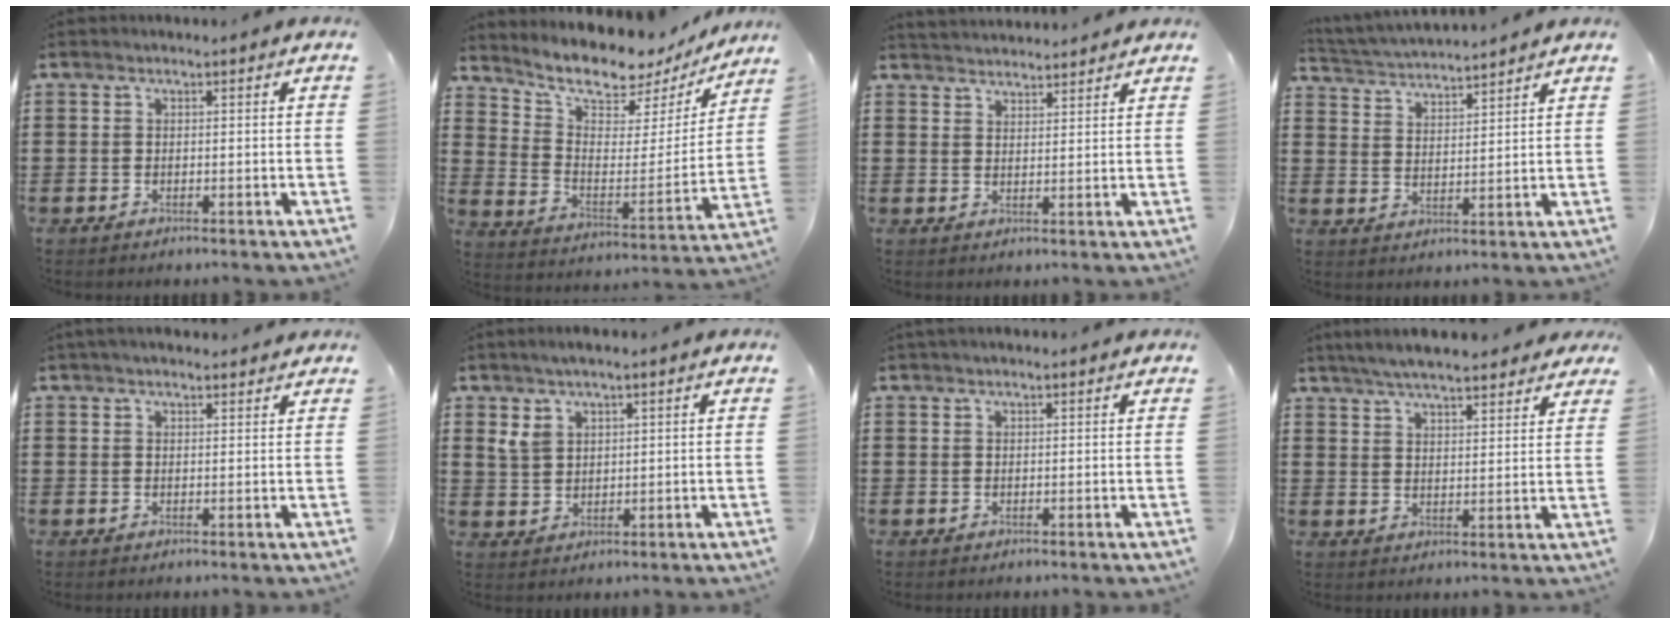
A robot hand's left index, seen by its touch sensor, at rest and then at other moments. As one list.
[{"total": 8.0, "force": [7.1, 2.4, 2.7], "torque": [-0.075, -0.053, 0.117]}, {"total": 2.6, "force": [2.5, -0.1, -0.6], "torque": [0.002, -0.008, 0.048]}, {"total": 3.7, "force": [3.7, -0.1, 0.2], "torque": [-0.020, -0.019, 0.063]}, {"total": 1.7, "force": [1.6, 0.3, 0.5], "torque": [-0.013, 0.005, 0.031]}, {"total": 3.5, "force": [2.3, 2.0, 1.8], "torque": [-0.041, 0.009, 0.043]}, {"total": 0.9, "force": [0.7, 0.2, 0.5], "torque": [-0.010, 0.002, 0.013]}, {"total": 5.9, "force": [5.5, 0.7, 2.0], "torque": [-0.057, -0.014, 0.100]}]